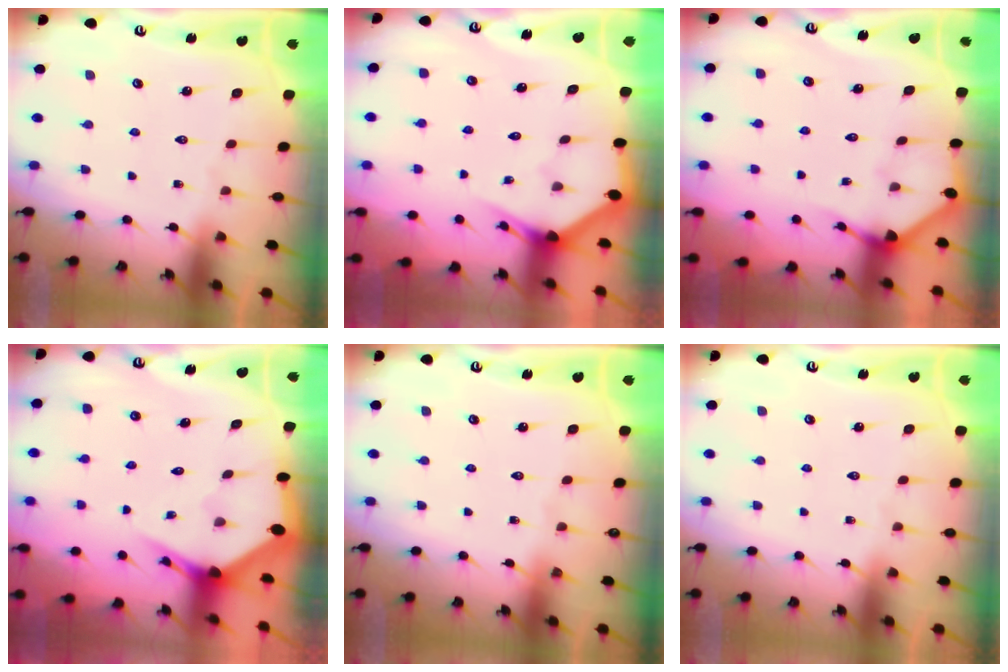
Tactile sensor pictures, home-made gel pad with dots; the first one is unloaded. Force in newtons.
{"total": 3.0, "press": 3.0, "slide": 0.1}
{"total": 2.3, "press": 2.3, "slide": 0.2}
{"total": 3.6, "press": 3.6, "slide": 0.3}
{"total": 0.0}
{"total": 0.0}